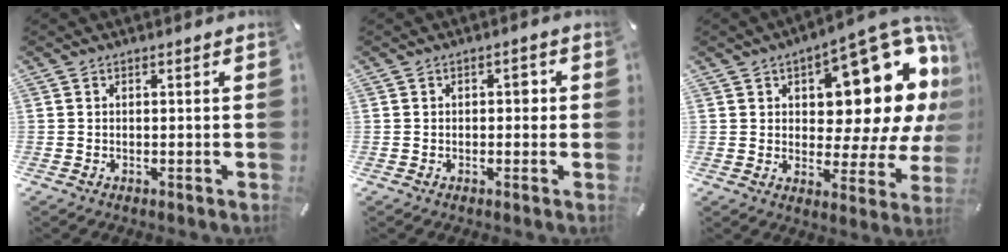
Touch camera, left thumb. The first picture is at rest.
{"total": 1.9, "force": [0.0, 1.3, 1.3], "torque": [-0.011, 0.003, -0.007]}
{"total": 21.1, "force": [10.1, 9.7, 15.8], "torque": [-0.183, -0.086, 0.159]}